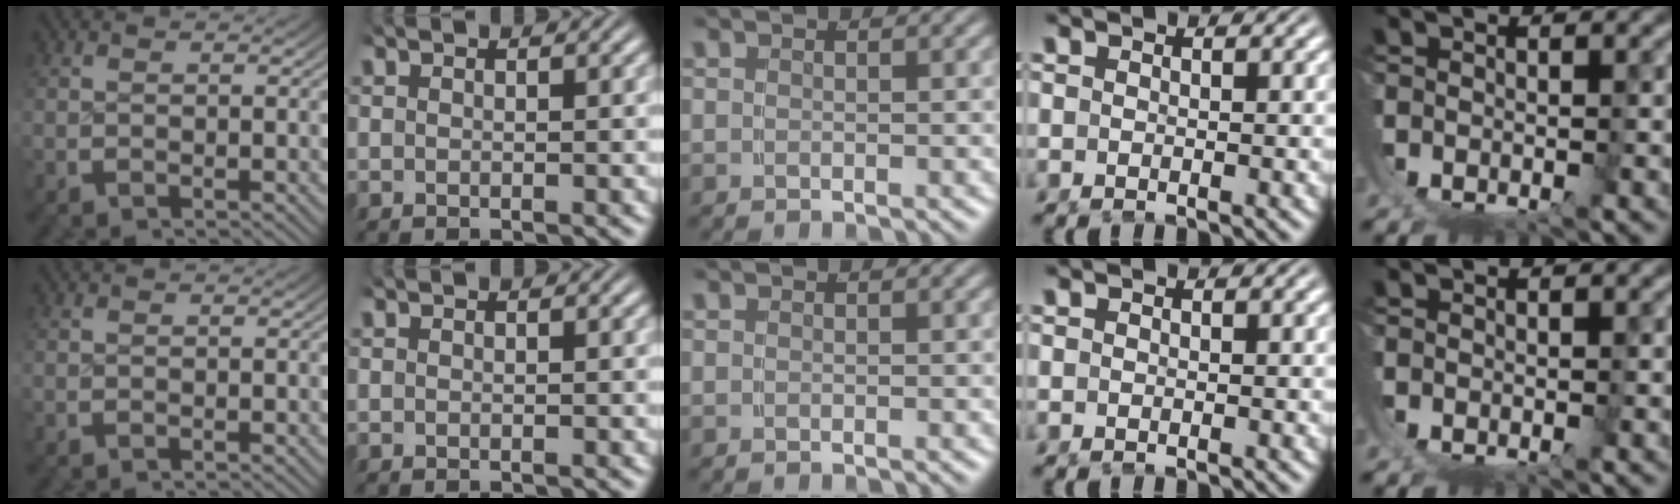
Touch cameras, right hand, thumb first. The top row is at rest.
{}